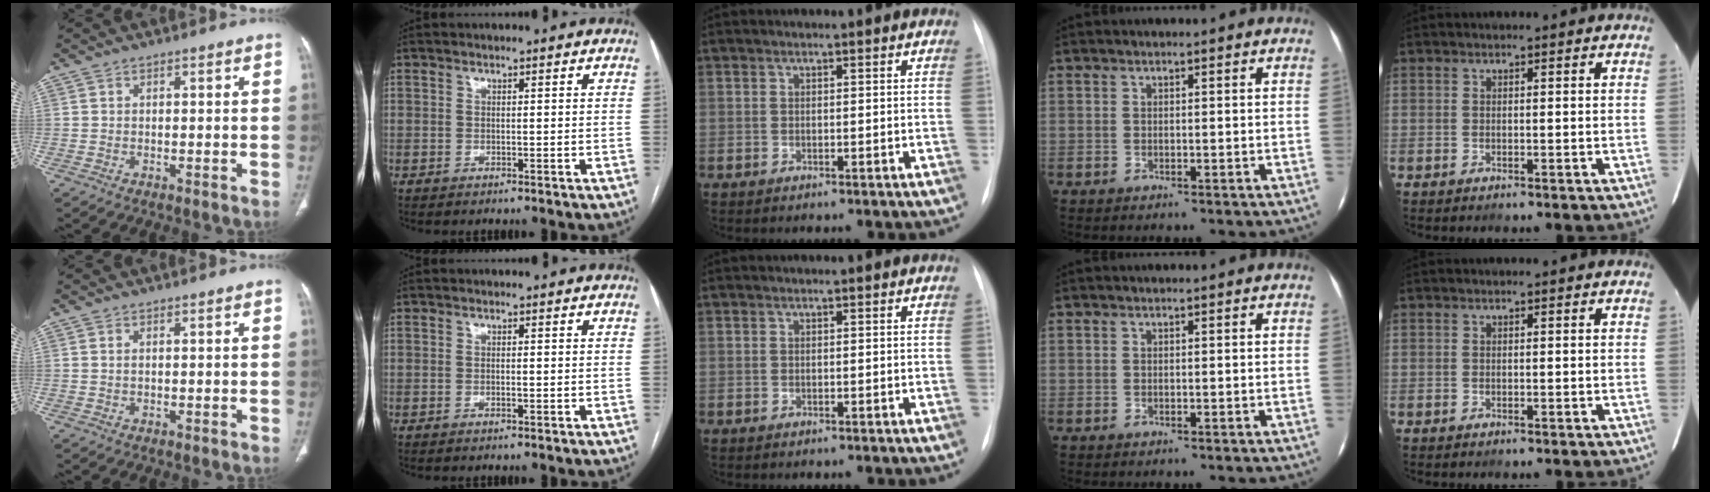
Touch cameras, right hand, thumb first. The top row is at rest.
{"thumb": {"total": 0.7, "force": [0.1, 0.4, 0.6], "torque": [-0.016, 0.001, 0.003]}, "index": {"total": 0.7, "force": [-0.2, 0.2, 0.7], "torque": [-0.014, -0.001, -0.003]}}